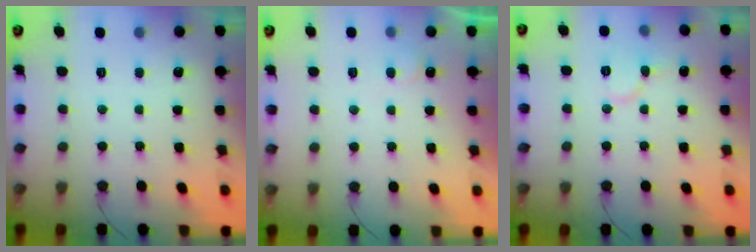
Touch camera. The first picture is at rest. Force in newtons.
{"total": 3.8, "press": 3.8, "slide": 0.4}
{"total": 6.7, "press": 6.7, "slide": 0.7}